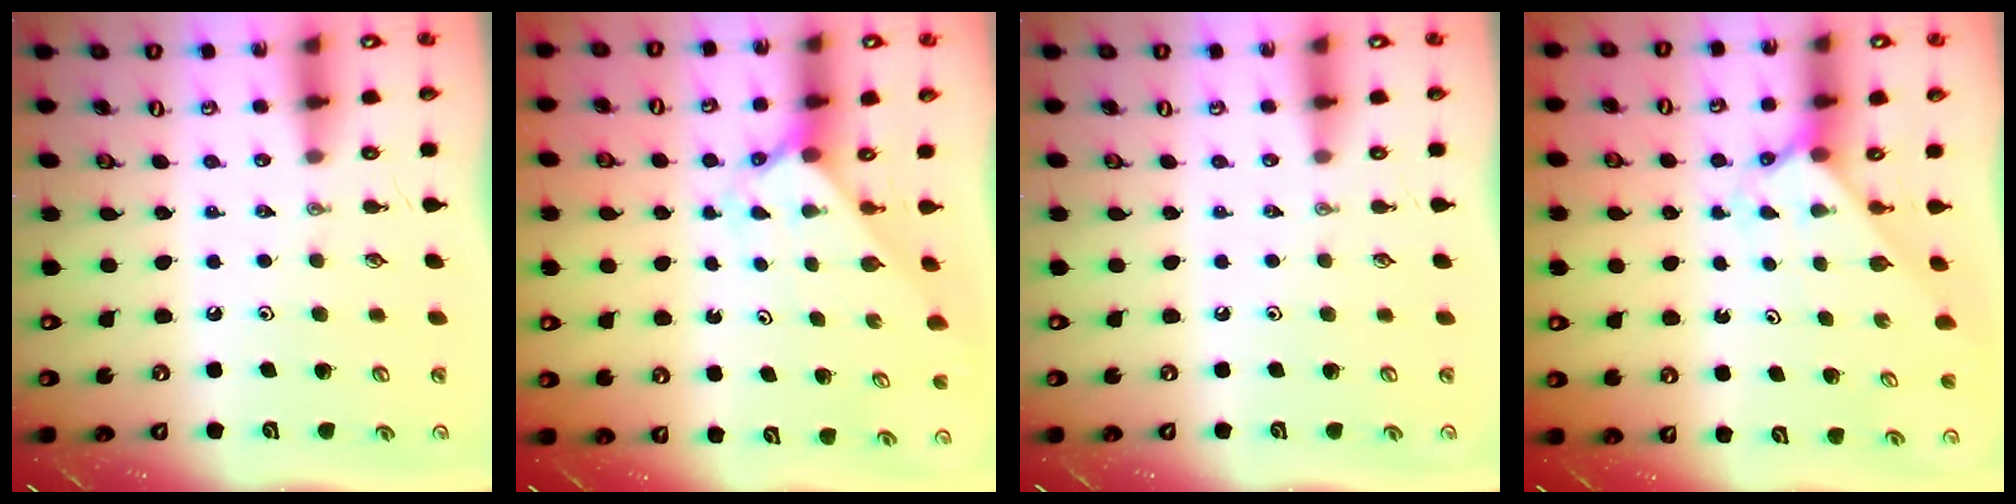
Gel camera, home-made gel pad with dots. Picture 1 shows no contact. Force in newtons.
{"total": 2.1, "press": 2.1, "slide": 0.2}
{"total": 0.0}
{"total": 2.3, "press": 2.3, "slide": 0.2}